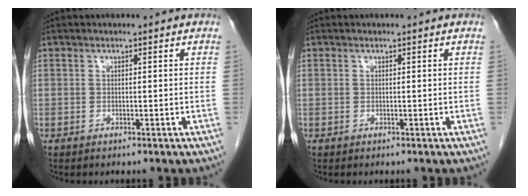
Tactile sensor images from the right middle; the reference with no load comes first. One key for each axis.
{"total": 0.0}